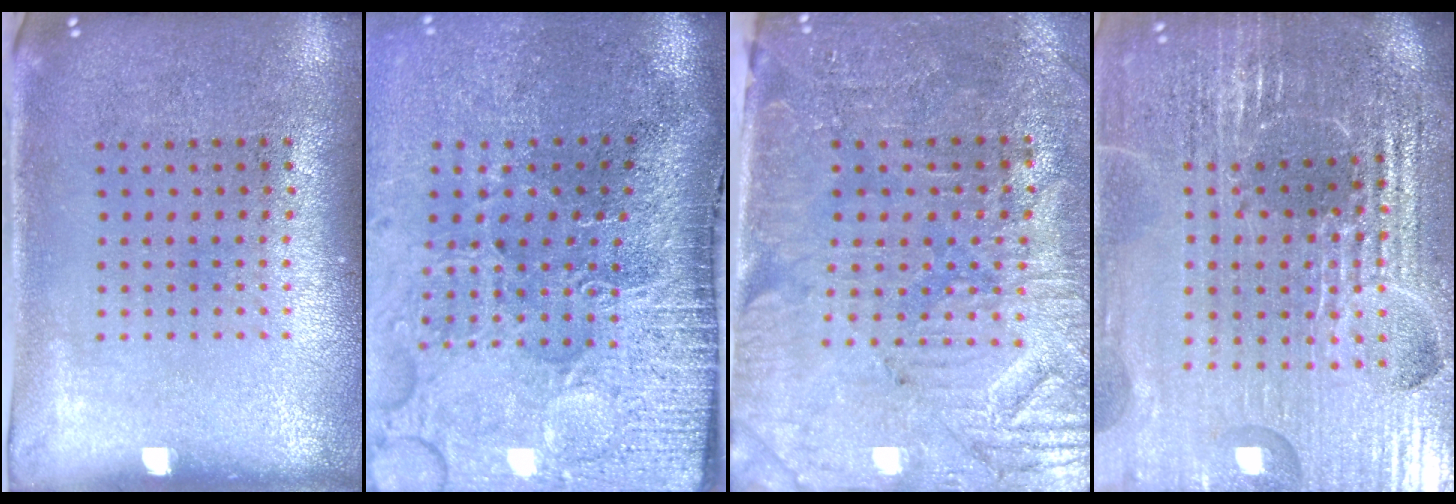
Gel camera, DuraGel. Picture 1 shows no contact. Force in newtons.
{"total": 5.2, "press": 4.1, "slide": 3.2}
{"total": 3.8, "press": 3.5, "slide": 1.5}
{"total": 6.5, "press": 5.7, "slide": 3.0}